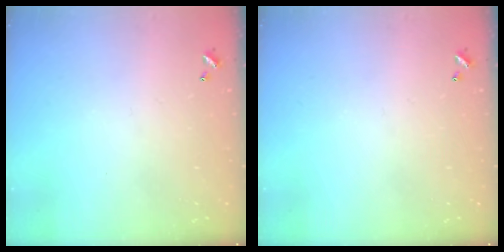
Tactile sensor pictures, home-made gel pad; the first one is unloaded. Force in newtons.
{"total": 0.0}